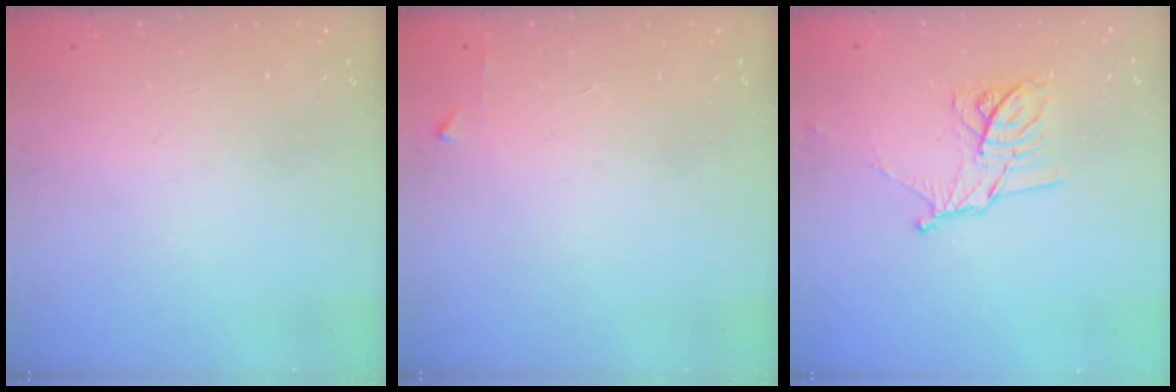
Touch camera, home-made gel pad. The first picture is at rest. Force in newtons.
{"total": 2.4, "press": 2.4, "slide": 0.3}
{"total": 11.3, "press": 11.3, "slide": 0.7}